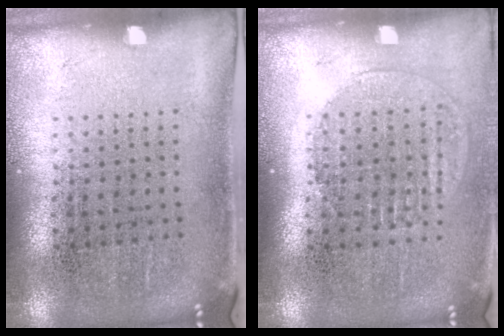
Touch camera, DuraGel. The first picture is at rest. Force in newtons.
{"total": 1.3, "press": 1.1, "slide": 0.5}